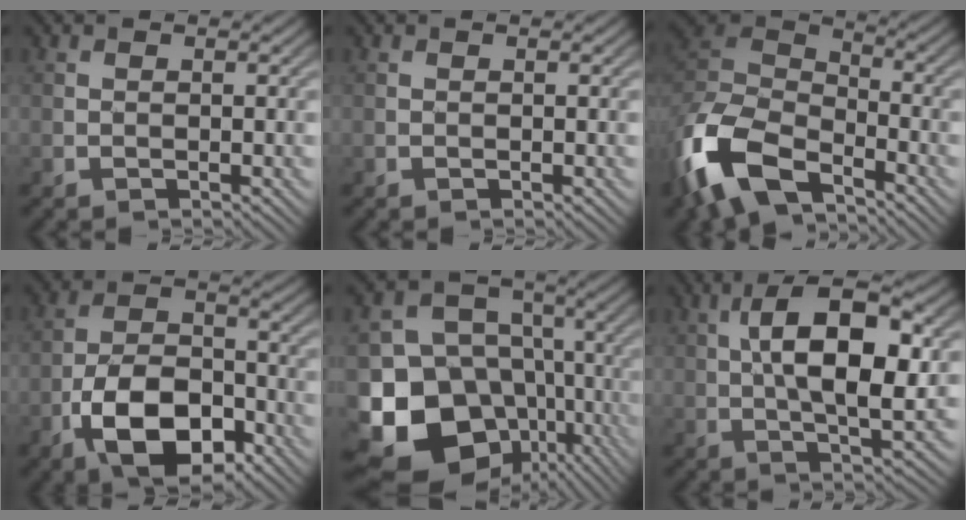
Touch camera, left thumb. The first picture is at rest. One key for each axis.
{"total": 0.0}
{"total": 13.8, "fx": -8.1, "fy": 7.1, "fz": 8.7, "tx": -0.217, "ty": -0.020, "tz": -0.168}
{"total": 11.3, "fx": -5.3, "fy": 6.2, "fz": 7.9, "tx": -0.159, "ty": -0.004, "tz": -0.102}
{"total": 18.4, "fx": -7.2, "fy": 14.6, "fz": 8.6, "tx": -0.214, "ty": -0.030, "tz": -0.098}
{"total": 11.8, "fx": 2.0, "fy": 4.8, "fz": 10.5, "tx": -0.177, "ty": 0.003, "tz": 0.035}